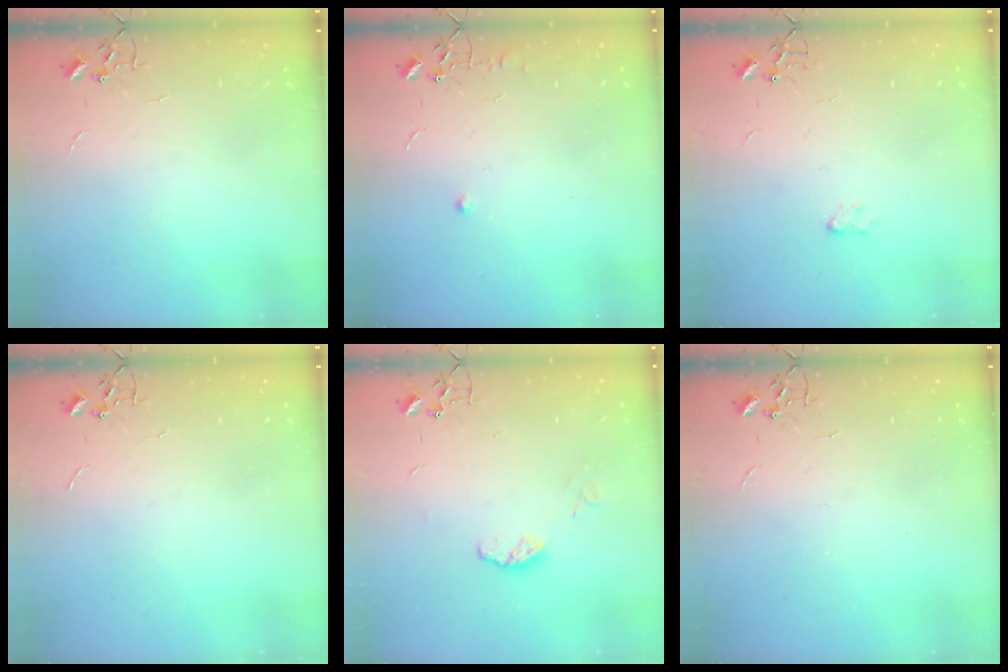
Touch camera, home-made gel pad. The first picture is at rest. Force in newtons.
{"total": 5.8, "press": 5.8, "slide": 0.7}
{"total": 3.2, "press": 3.2, "slide": 0.4}
{"total": 0.0}
{"total": 6.0, "press": 5.9, "slide": 0.9}
{"total": 0.0}